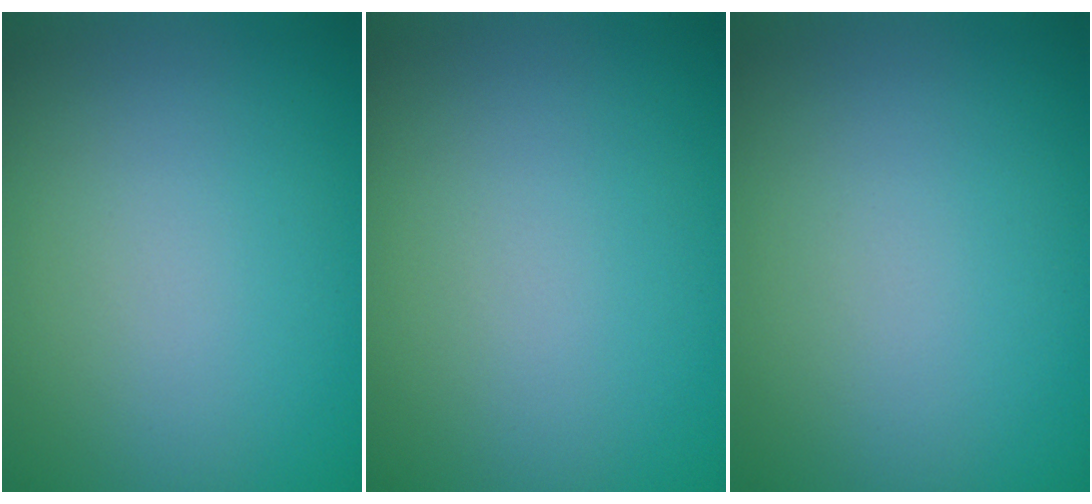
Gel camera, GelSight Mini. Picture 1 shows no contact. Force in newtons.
{"total": 0.0}
{"total": 0.0}